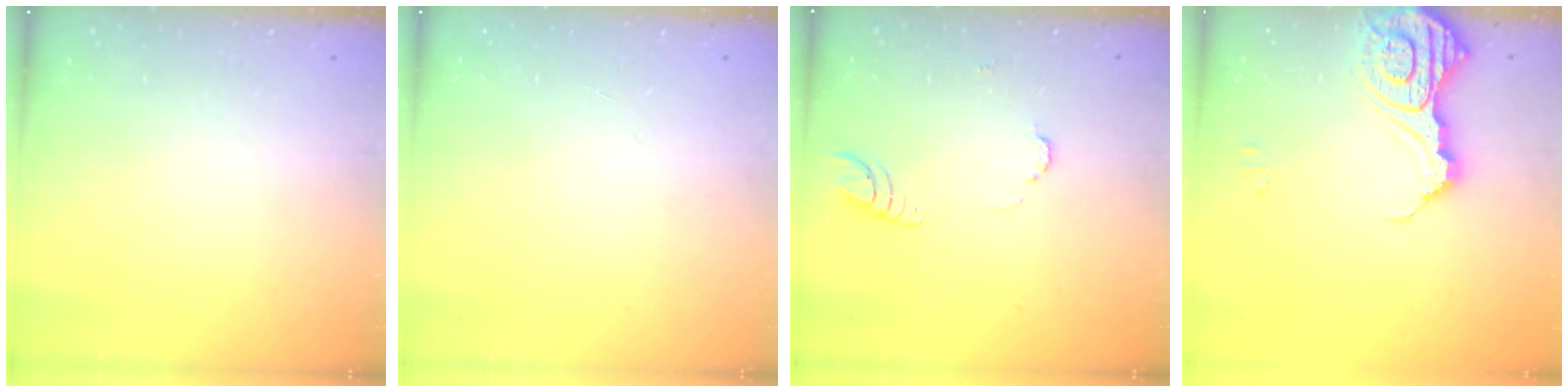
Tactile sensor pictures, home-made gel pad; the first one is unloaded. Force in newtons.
{"total": 0.0}
{"total": 3.8, "press": 3.7, "slide": 0.3}
{"total": 16.1, "press": 16.0, "slide": 1.8}